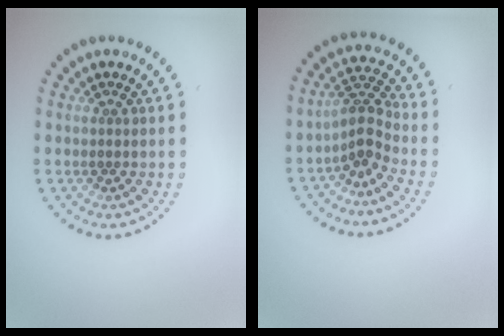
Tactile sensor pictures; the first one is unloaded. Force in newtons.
{"total": 2.7, "press": 1.9, "slide": 1.9}